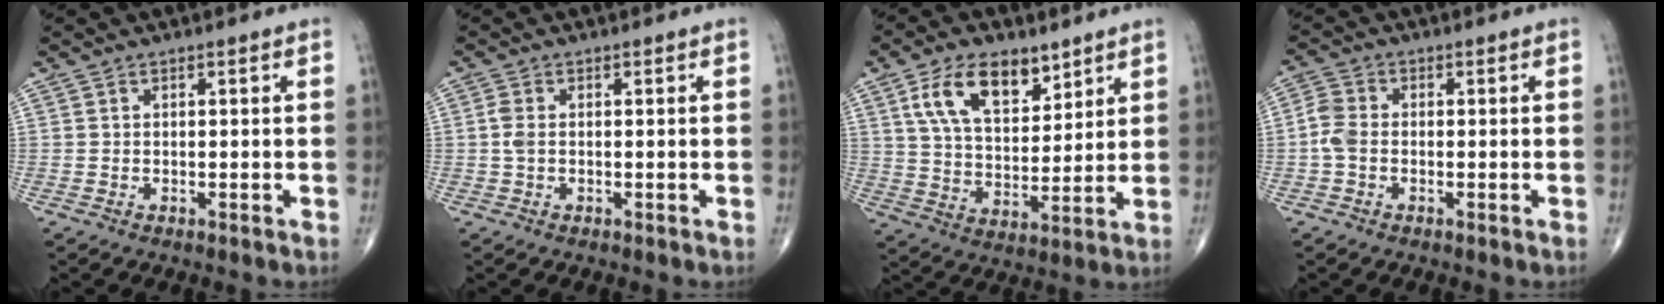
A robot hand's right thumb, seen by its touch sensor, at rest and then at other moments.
{"total": 1.9, "force": [0.0, 1.0, 1.6], "torque": [-0.044, 0.001, -0.003]}
{"total": 13.7, "force": [7.4, 7.3, 8.9], "torque": [-0.130, -0.033, 0.140]}
{"total": 3.8, "force": [-0.8, 2.6, 2.7], "torque": [-0.065, 0.008, -0.025]}